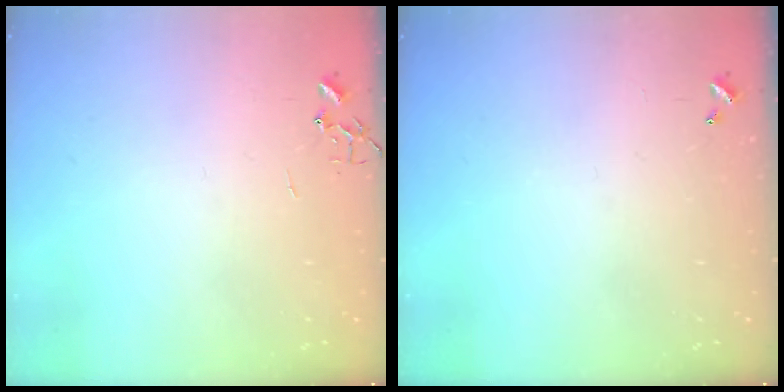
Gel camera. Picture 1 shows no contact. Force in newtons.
{"total": 0.0}